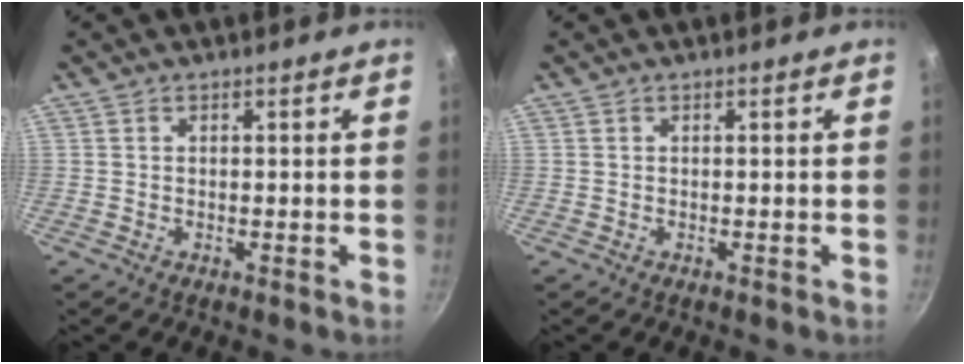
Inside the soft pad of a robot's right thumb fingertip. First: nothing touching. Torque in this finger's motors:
{"motor_torque": [-0.07, 0.07, 0.01, 0.00, 0.02]}